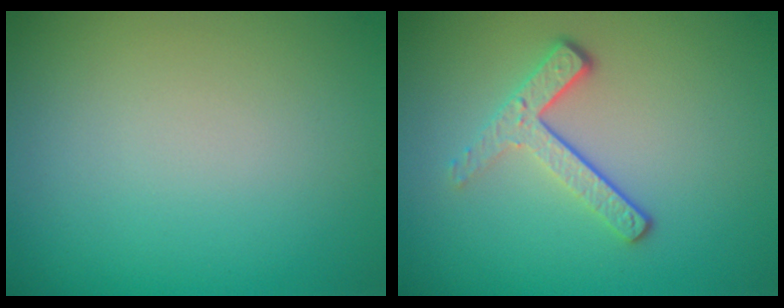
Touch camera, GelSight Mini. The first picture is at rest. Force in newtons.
{"total": 3.3, "press": 2.4, "slide": 2.3}